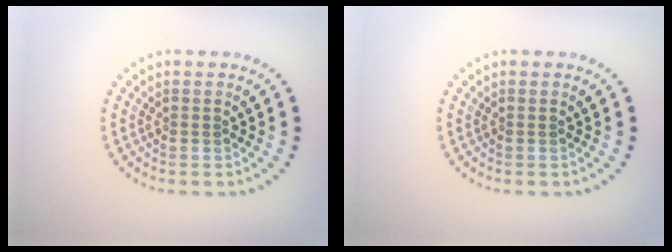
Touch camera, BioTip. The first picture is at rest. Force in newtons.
{"total": 0.0}